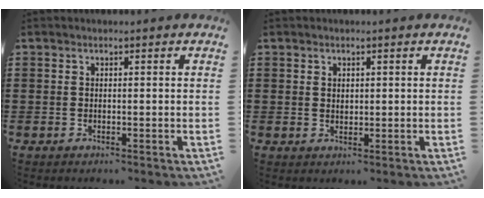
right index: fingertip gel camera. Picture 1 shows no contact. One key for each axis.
{"total": 1.1, "fx": 0.8, "fy": 0.7, "fz": 0.3, "tx": -0.007, "ty": 0.003, "tz": 0.015}